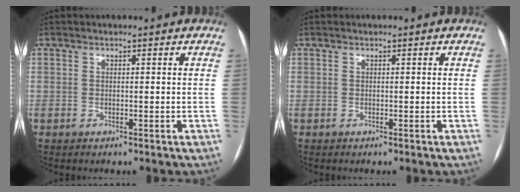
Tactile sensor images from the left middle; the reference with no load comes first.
{"total": 0.0}